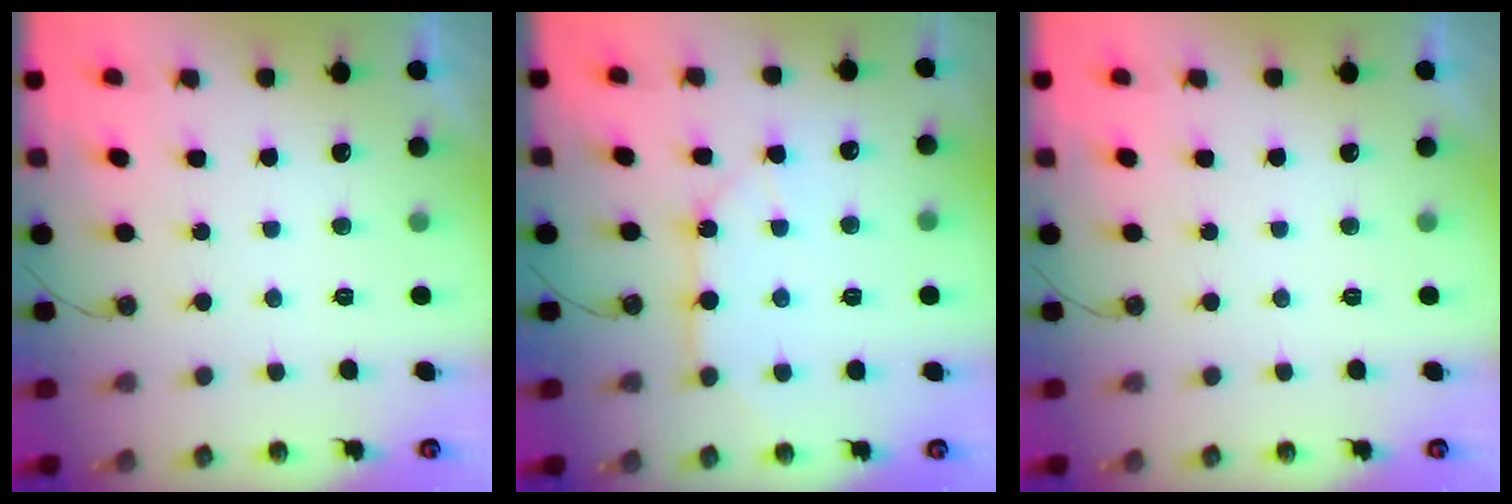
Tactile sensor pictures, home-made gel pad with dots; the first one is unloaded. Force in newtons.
{"total": 10.1, "press": 10.0, "slide": 1.0}
{"total": 0.0}